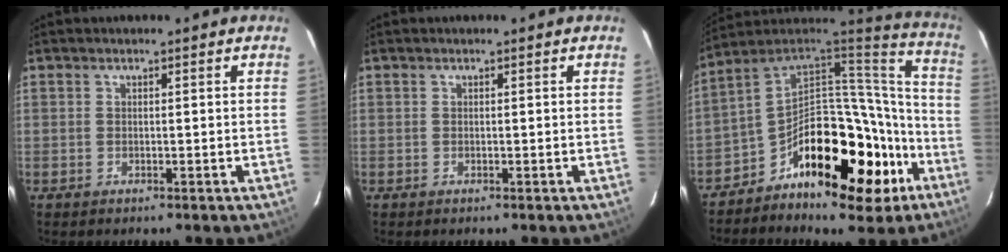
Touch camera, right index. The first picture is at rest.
{"total": 0.0}
{"total": 25.2, "force": [-12.8, 13.5, 17.1], "torque": [-0.271, 0.052, -0.188]}